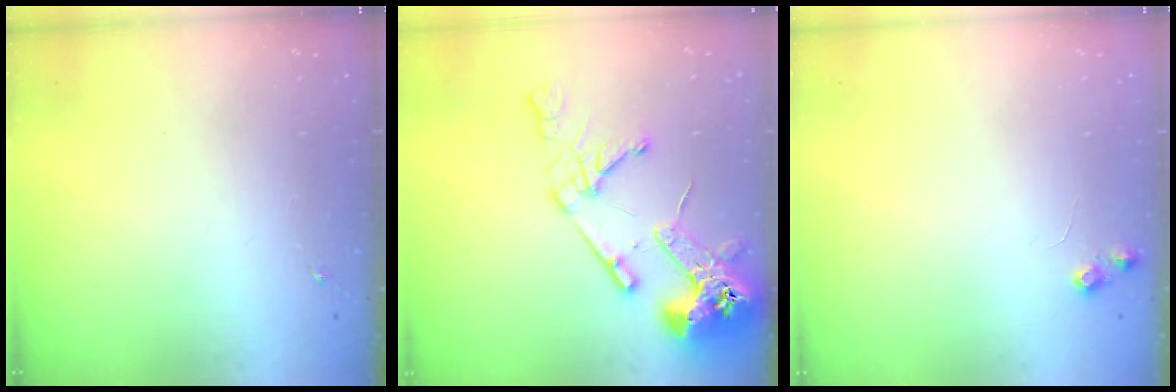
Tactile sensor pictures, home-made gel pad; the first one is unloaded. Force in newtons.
{"total": 16.6, "press": 16.5, "slide": 2.0}
{"total": 5.7, "press": 5.6, "slide": 0.9}